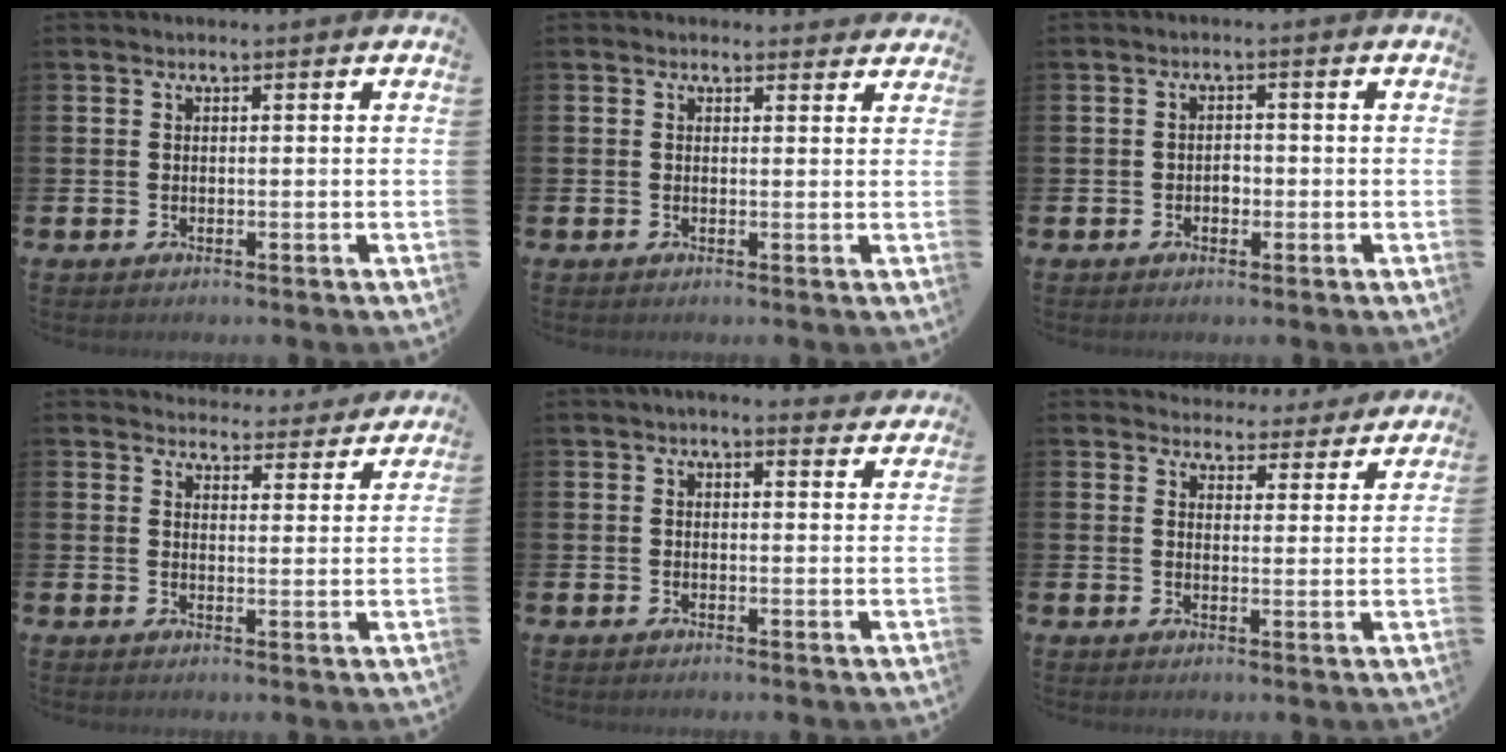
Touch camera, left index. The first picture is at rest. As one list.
[{"total": 1.1, "force": [0.9, 0.5, 0.1], "torque": [0.004, 0.001, 0.015]}, {"total": 1.4, "force": [-0.5, 1.1, 0.8], "torque": [-0.003, -0.002, -0.013]}, {"total": 4.1, "force": [4.0, 0.9, -0.2], "torque": [-0.001, -0.031, 0.069]}, {"total": 1.5, "force": [1.3, 0.5, 0.4], "torque": [-0.010, 0.001, 0.023]}, {"total": 4.1, "force": [3.9, 1.2, -0.1], "torque": [-0.005, -0.031, 0.068]}]